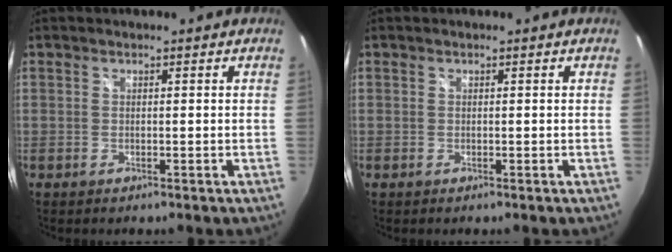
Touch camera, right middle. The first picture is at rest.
{"total": 0.0}